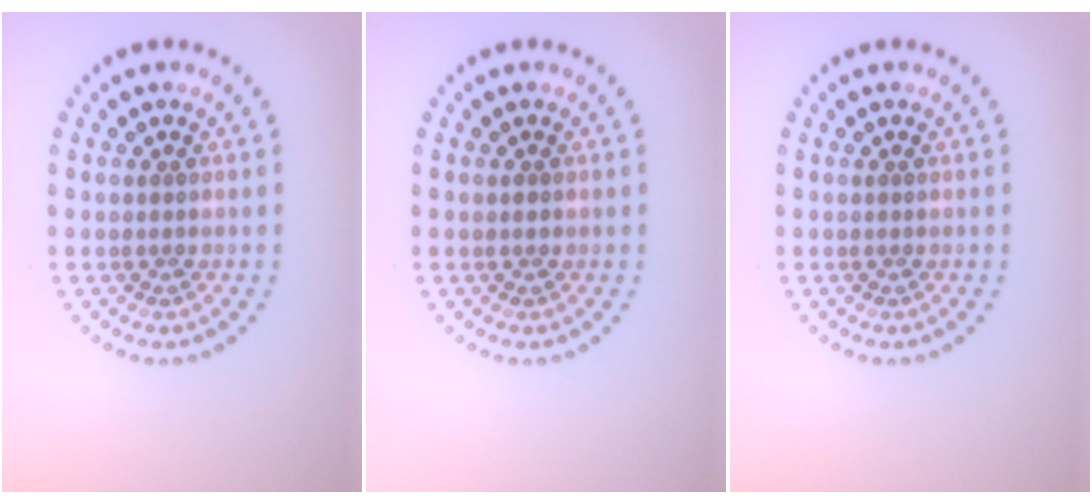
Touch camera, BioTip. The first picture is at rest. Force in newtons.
{"total": 0.5, "press": 0.5, "slide": 0.0}
{"total": 0.0}